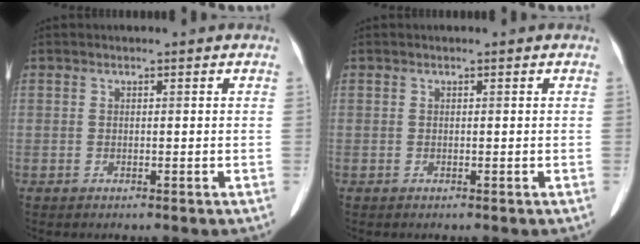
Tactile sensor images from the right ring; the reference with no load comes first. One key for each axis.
{"total": 0.0}